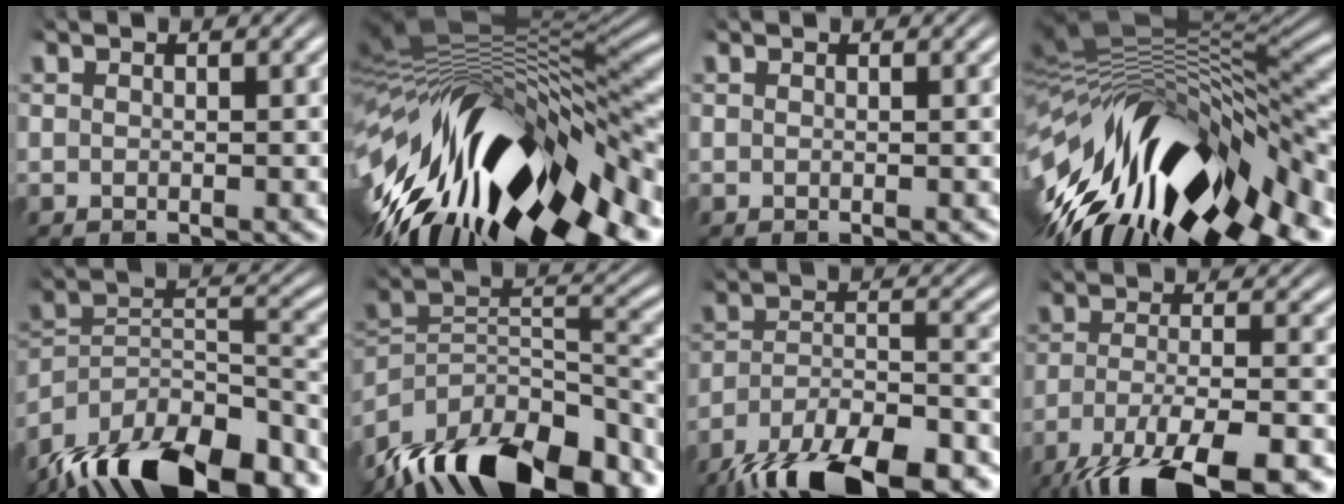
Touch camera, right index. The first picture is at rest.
{"total": 24.8, "force": [-5.5, 12.8, 20.6], "torque": [-0.310, -0.018, -0.070]}
{"total": 0.0}
{"total": 22.2, "force": [-5.3, 11.6, 18.2], "torque": [-0.281, -0.017, -0.071]}
{"total": 16.0, "force": [-8.2, 8.5, 10.7], "torque": [-0.180, -0.063, -0.095]}
{"total": 16.2, "force": [-6.9, 9.1, 11.5], "torque": [-0.199, -0.065, -0.069]}
{"total": 13.4, "force": [-9.2, 5.6, 8.1], "torque": [-0.126, -0.033, -0.125]}
{"total": 10.7, "force": [-6.7, 3.7, 7.5], "torque": [-0.129, -0.038, -0.080]}